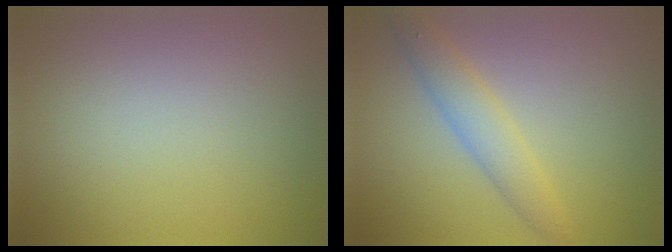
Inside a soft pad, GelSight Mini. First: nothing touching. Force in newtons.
{"total": 3.0, "press": 3.0, "slide": 0.1}